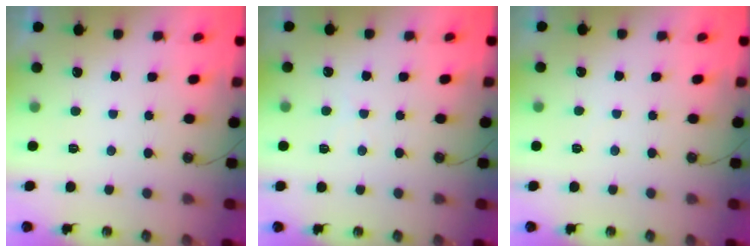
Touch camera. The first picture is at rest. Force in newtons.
{"total": 4.0, "press": 4.0, "slide": 0.6}
{"total": 2.9, "press": 2.9, "slide": 0.4}